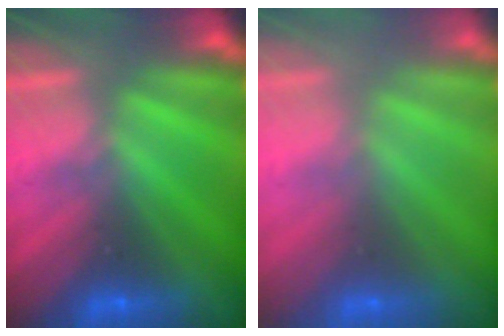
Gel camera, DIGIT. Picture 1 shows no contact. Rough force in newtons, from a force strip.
{"total": 2.8}